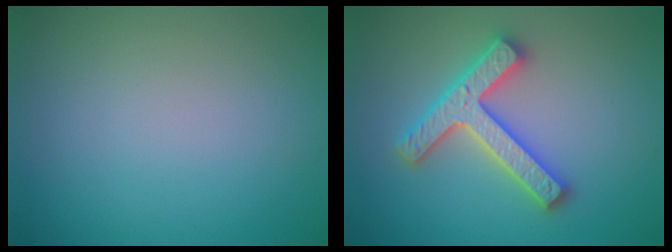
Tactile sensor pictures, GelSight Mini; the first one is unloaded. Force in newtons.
{"total": 4.7, "press": 4.6, "slide": 0.8}